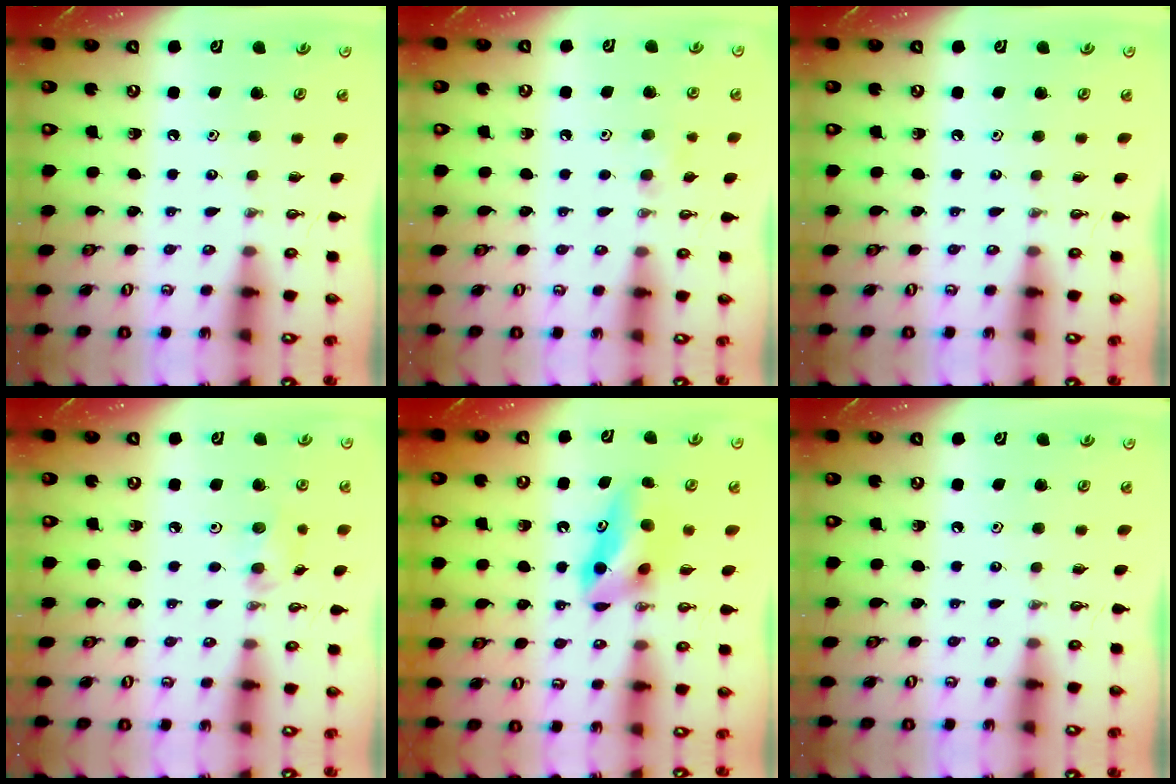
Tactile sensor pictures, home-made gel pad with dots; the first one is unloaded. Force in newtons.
{"total": 7.1, "press": 6.1, "slide": 3.5}
{"total": 0.0}
{"total": 6.9, "press": 5.4, "slide": 4.3}
{"total": 8.1, "press": 7.8, "slide": 2.3}
{"total": 0.0}